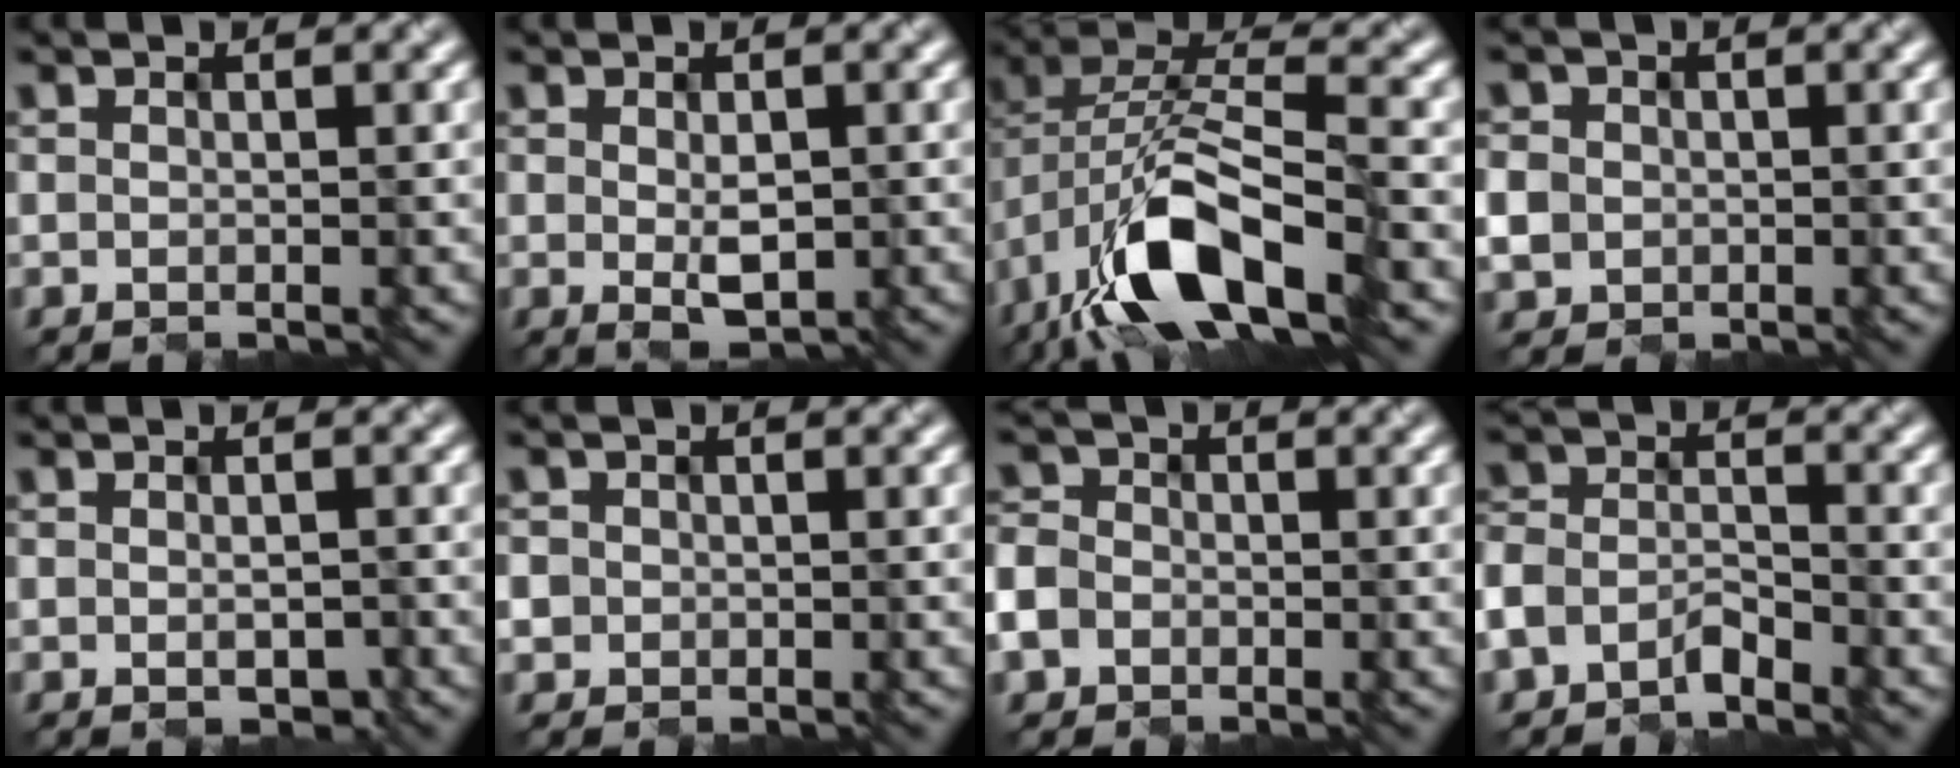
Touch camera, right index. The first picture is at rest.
{"total": 2.0, "force": [-0.2, 0.9, 1.8], "torque": [-0.034, -0.004, 0.004]}
{"total": 11.5, "force": [-5.9, 4.3, 8.9], "torque": [-0.167, 0.006, -0.111]}
{"total": 2.7, "force": [-0.4, 2.6, 0.7], "torque": [-0.023, -0.002, -0.003]}
{"total": 1.4, "force": [-0.5, 0.6, 1.1], "torque": [-0.019, -0.004, -0.001]}
{"total": 1.1, "force": [-0.2, 1.1, -0.1], "torque": [0.001, -0.003, 0.000]}
{"total": 3.8, "force": [-1.3, 3.2, 1.4], "torque": [-0.023, -0.002, -0.032]}
{"total": 3.2, "force": [-2.4, 1.8, 1.2], "torque": [-0.026, 0.002, -0.053]}